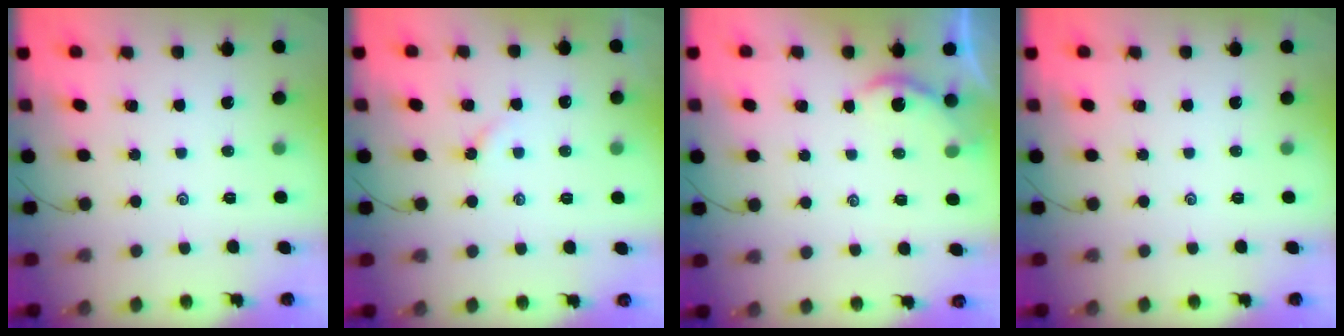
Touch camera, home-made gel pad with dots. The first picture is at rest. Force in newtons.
{"total": 2.3, "press": 2.3, "slide": 0.5}
{"total": 2.3, "press": 2.3, "slide": 0.3}
{"total": 0.0}